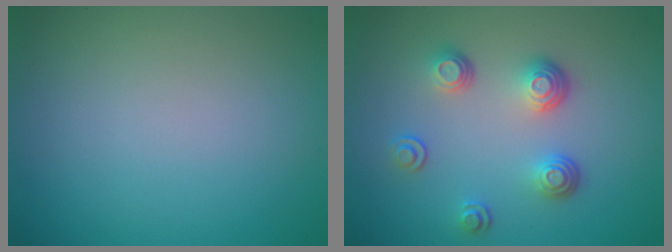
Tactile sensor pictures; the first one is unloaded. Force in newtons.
{"total": 3.6, "press": 2.8, "slide": 2.3}